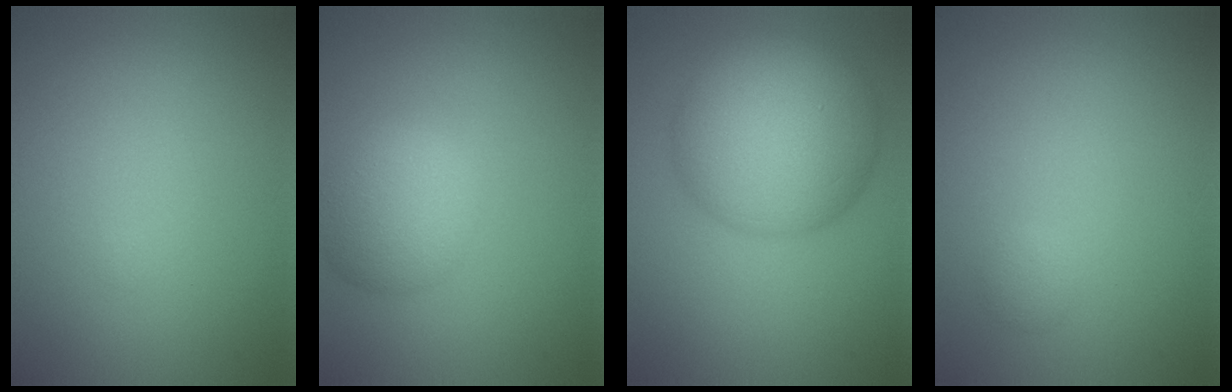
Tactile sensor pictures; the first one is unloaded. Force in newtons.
{"total": 4.6, "press": 4.6, "slide": 0.3}
{"total": 10.7, "press": 10.7, "slide": 0.2}
{"total": 0.7, "press": 0.7, "slide": 0.1}